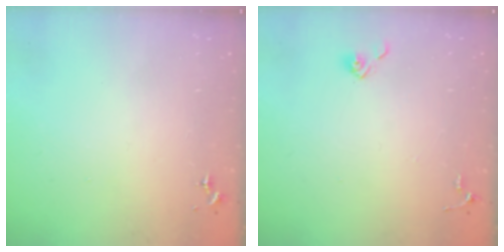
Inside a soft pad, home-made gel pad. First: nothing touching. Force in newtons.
{"total": 5.3, "press": 5.3, "slide": 0.6}